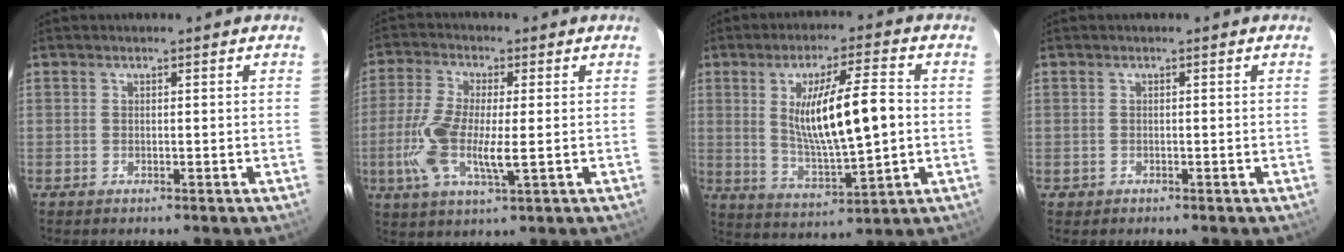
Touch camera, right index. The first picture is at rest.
{"total": 10.0, "force": [-1.4, 2.5, 9.6], "torque": [-0.210, -0.010, -0.026]}
{"total": 13.2, "force": [1.1, 2.0, 13.0], "torque": [-0.234, -0.002, 0.025]}
{"total": 0.7, "force": [-0.2, 0.6, -0.1], "torque": [-0.001, 0.005, -0.005]}